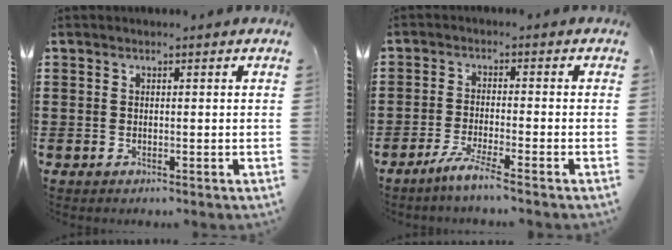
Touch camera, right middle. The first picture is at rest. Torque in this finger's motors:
{"motor_torque": [2.14, 0.00, 0.14, 0.04]}